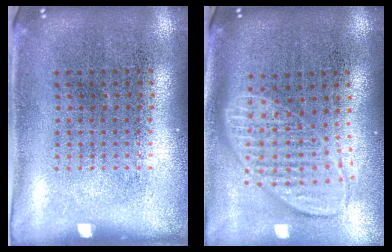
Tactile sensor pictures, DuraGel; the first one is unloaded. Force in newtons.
{"total": 1.9, "press": 1.5, "slide": 1.1}